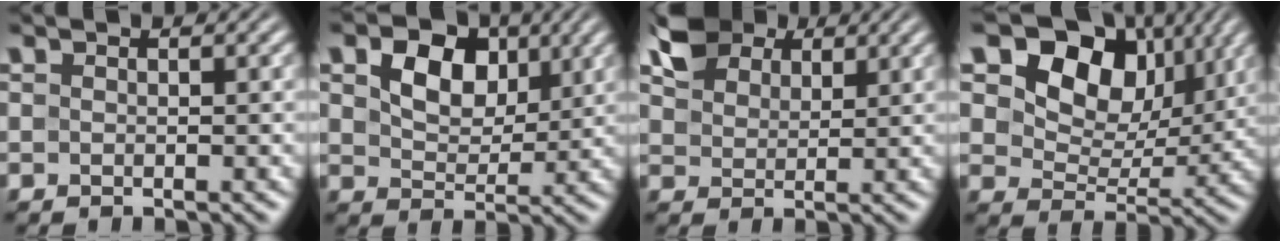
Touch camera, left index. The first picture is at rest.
{"total": 5.8, "force": [2.3, 3.9, 3.6], "torque": [-0.075, -0.002, 0.032]}
{"total": 4.9, "force": [3.4, 2.9, 1.9], "torque": [-0.051, 0.011, 0.063]}
{"total": 13.2, "force": [6.9, 8.4, 7.4], "torque": [-0.141, 0.029, 0.106]}